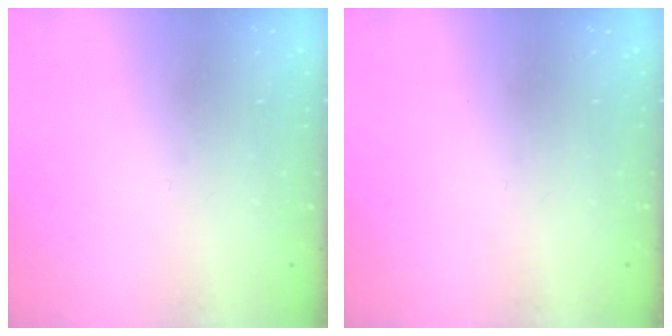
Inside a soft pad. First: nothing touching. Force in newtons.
{"total": 0.0}